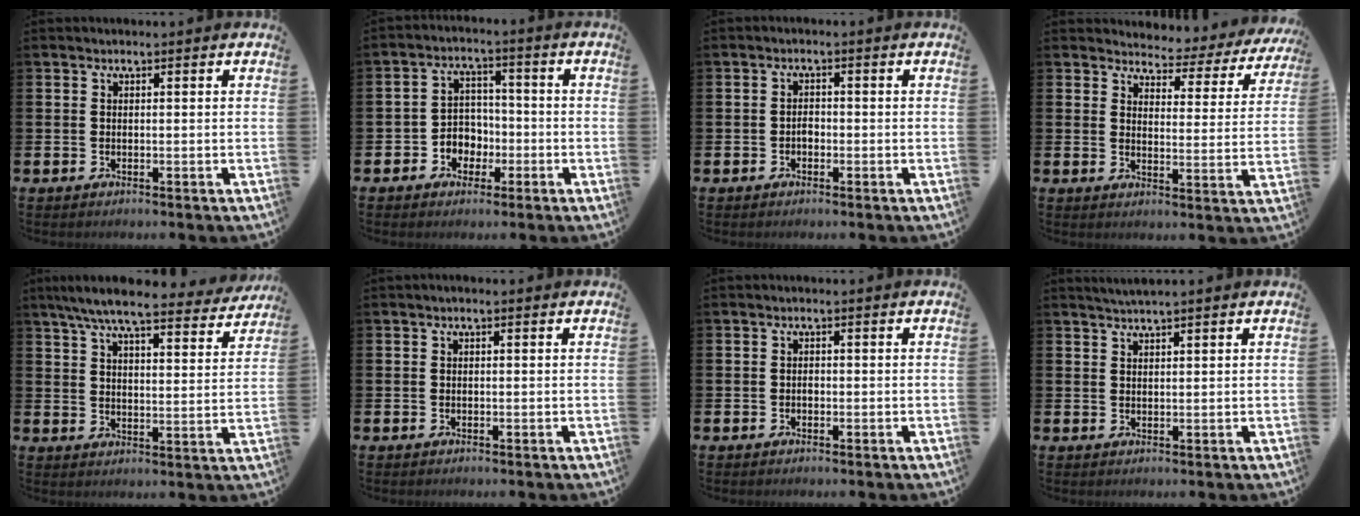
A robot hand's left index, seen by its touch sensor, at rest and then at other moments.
{"total": 4.1, "force": [-1.4, 3.7, 0.9], "torque": [-0.031, 0.004, -0.034]}
{"total": 1.4, "force": [-0.6, 1.0, 0.8], "torque": [-0.015, 0.004, -0.013]}
{"total": 3.6, "force": [3.4, 1.2, 0.5], "torque": [-0.016, -0.040, 0.048]}
{"total": 8.2, "force": [7.3, 1.0, 3.5], "torque": [-0.077, -0.040, 0.125]}
{"total": 0.0}
{"total": 0.6, "force": [-0.3, 0.4, 0.2], "torque": [-0.012, 0.005, -0.006]}
{"total": 2.1, "force": [2.0, -0.1, 0.7], "torque": [-0.010, -0.004, 0.036]}